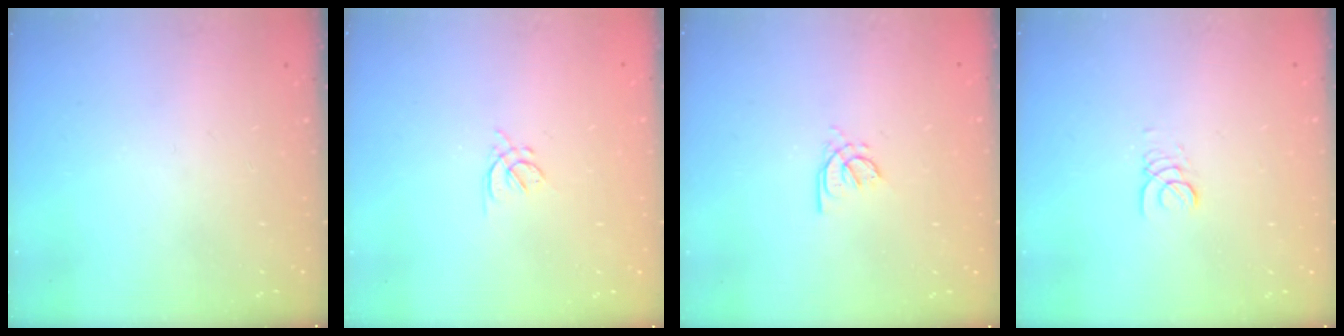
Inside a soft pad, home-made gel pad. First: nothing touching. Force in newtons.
{"total": 2.8, "press": 2.8, "slide": 0.7}
{"total": 2.4, "press": 2.4, "slide": 0.6}
{"total": 1.4, "press": 1.4, "slide": 0.2}